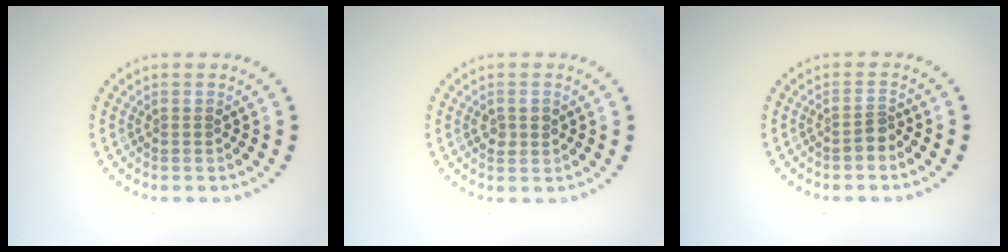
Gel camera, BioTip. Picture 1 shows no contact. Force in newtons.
{"total": 1.4, "press": 1.4, "slide": 0.1}
{"total": 1.4, "press": 1.2, "slide": 0.9}